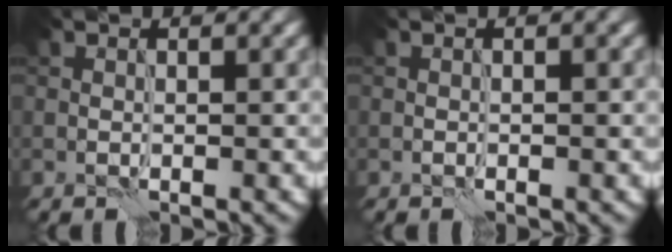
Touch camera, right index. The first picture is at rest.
{"total": 0.6, "force": [-0.2, 0.1, 0.5], "torque": [-0.003, 0.002, -0.005]}